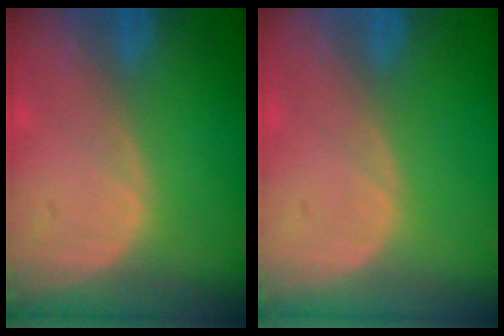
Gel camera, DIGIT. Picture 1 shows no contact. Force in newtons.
{"total": 0.0}